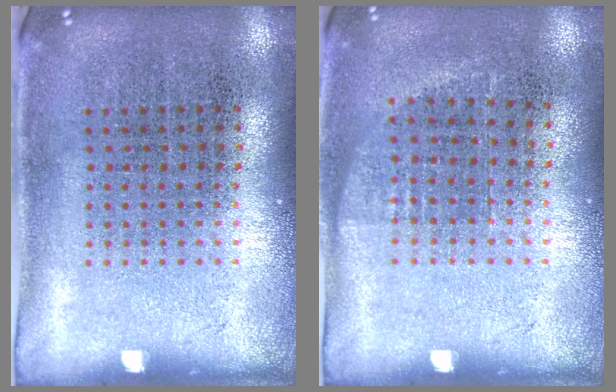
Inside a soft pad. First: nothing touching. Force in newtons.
{"total": 0.6, "press": 0.6, "slide": 0.2}